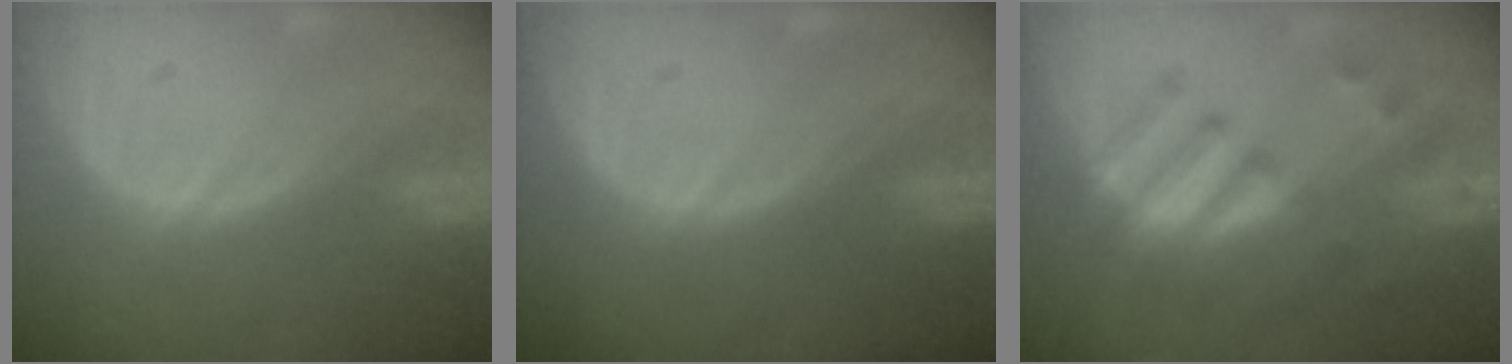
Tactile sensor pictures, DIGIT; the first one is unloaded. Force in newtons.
{"total": 0.0}
{"total": 7.8, "press": 6.9, "slide": 3.6}